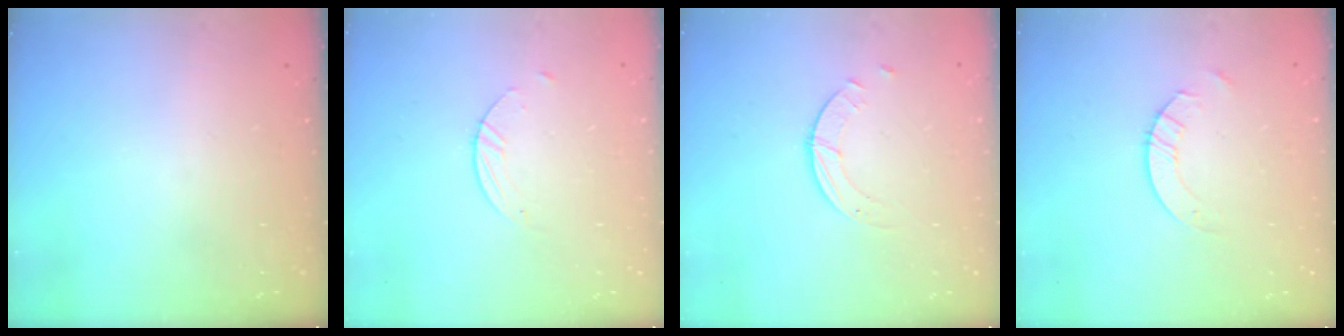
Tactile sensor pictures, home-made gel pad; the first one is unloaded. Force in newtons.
{"total": 1.5, "press": 1.5, "slide": 0.1}
{"total": 1.4, "press": 1.4, "slide": 0.2}
{"total": 2.0, "press": 2.0, "slide": 0.2}